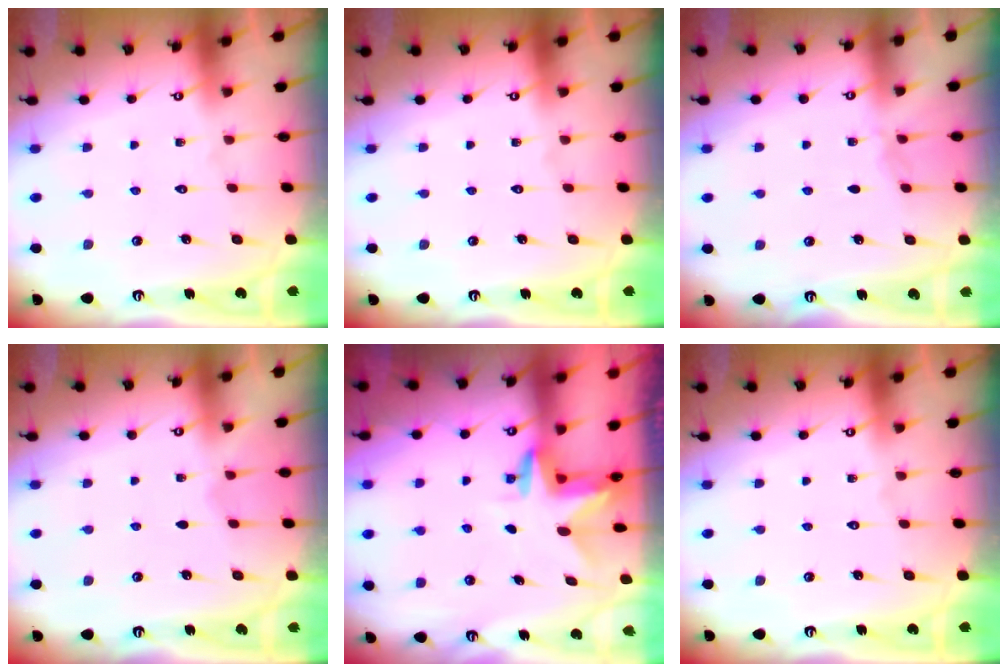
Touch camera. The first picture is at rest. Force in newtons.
{"total": 0.0}
{"total": 2.1, "press": 2.0, "slide": 0.4}
{"total": 3.8, "press": 2.9, "slide": 2.4}
{"total": 2.8, "press": 2.8, "slide": 0.1}
{"total": 0.0}